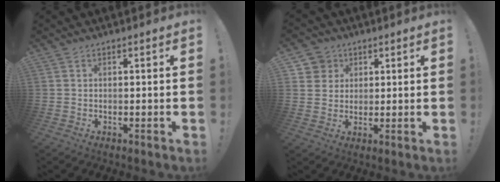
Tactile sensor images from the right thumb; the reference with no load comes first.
{"total": 6.0, "force": [2.6, 5.4, 0.7], "torque": [-0.018, -0.011, 0.052]}